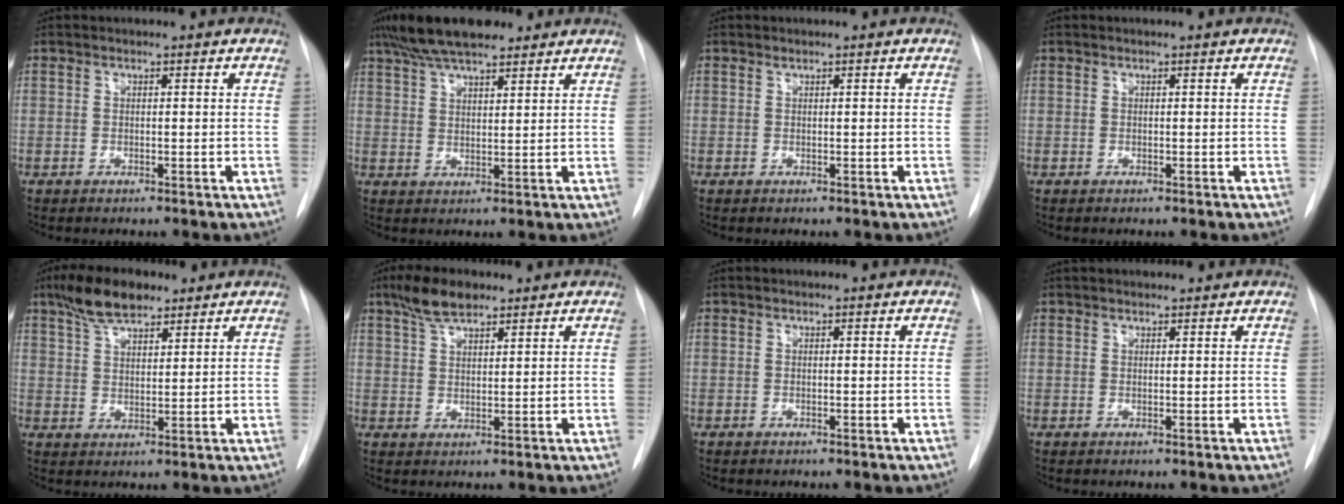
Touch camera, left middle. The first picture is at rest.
{"total": 11.0, "force": [8.5, 3.0, 6.4], "torque": [-0.118, 0.030, 0.146]}
{"total": 0.0}
{"total": 0.0}
{"total": 8.2, "force": [6.0, 3.1, 4.6], "torque": [-0.086, 0.015, 0.109]}
{"total": 5.7, "force": [4.2, 2.0, 3.3], "torque": [-0.066, 0.013, 0.080]}
{"total": 0.0}
{"total": 3.7, "force": [3.4, 1.0, 1.2], "torque": [-0.012, 0.033, 0.048]}